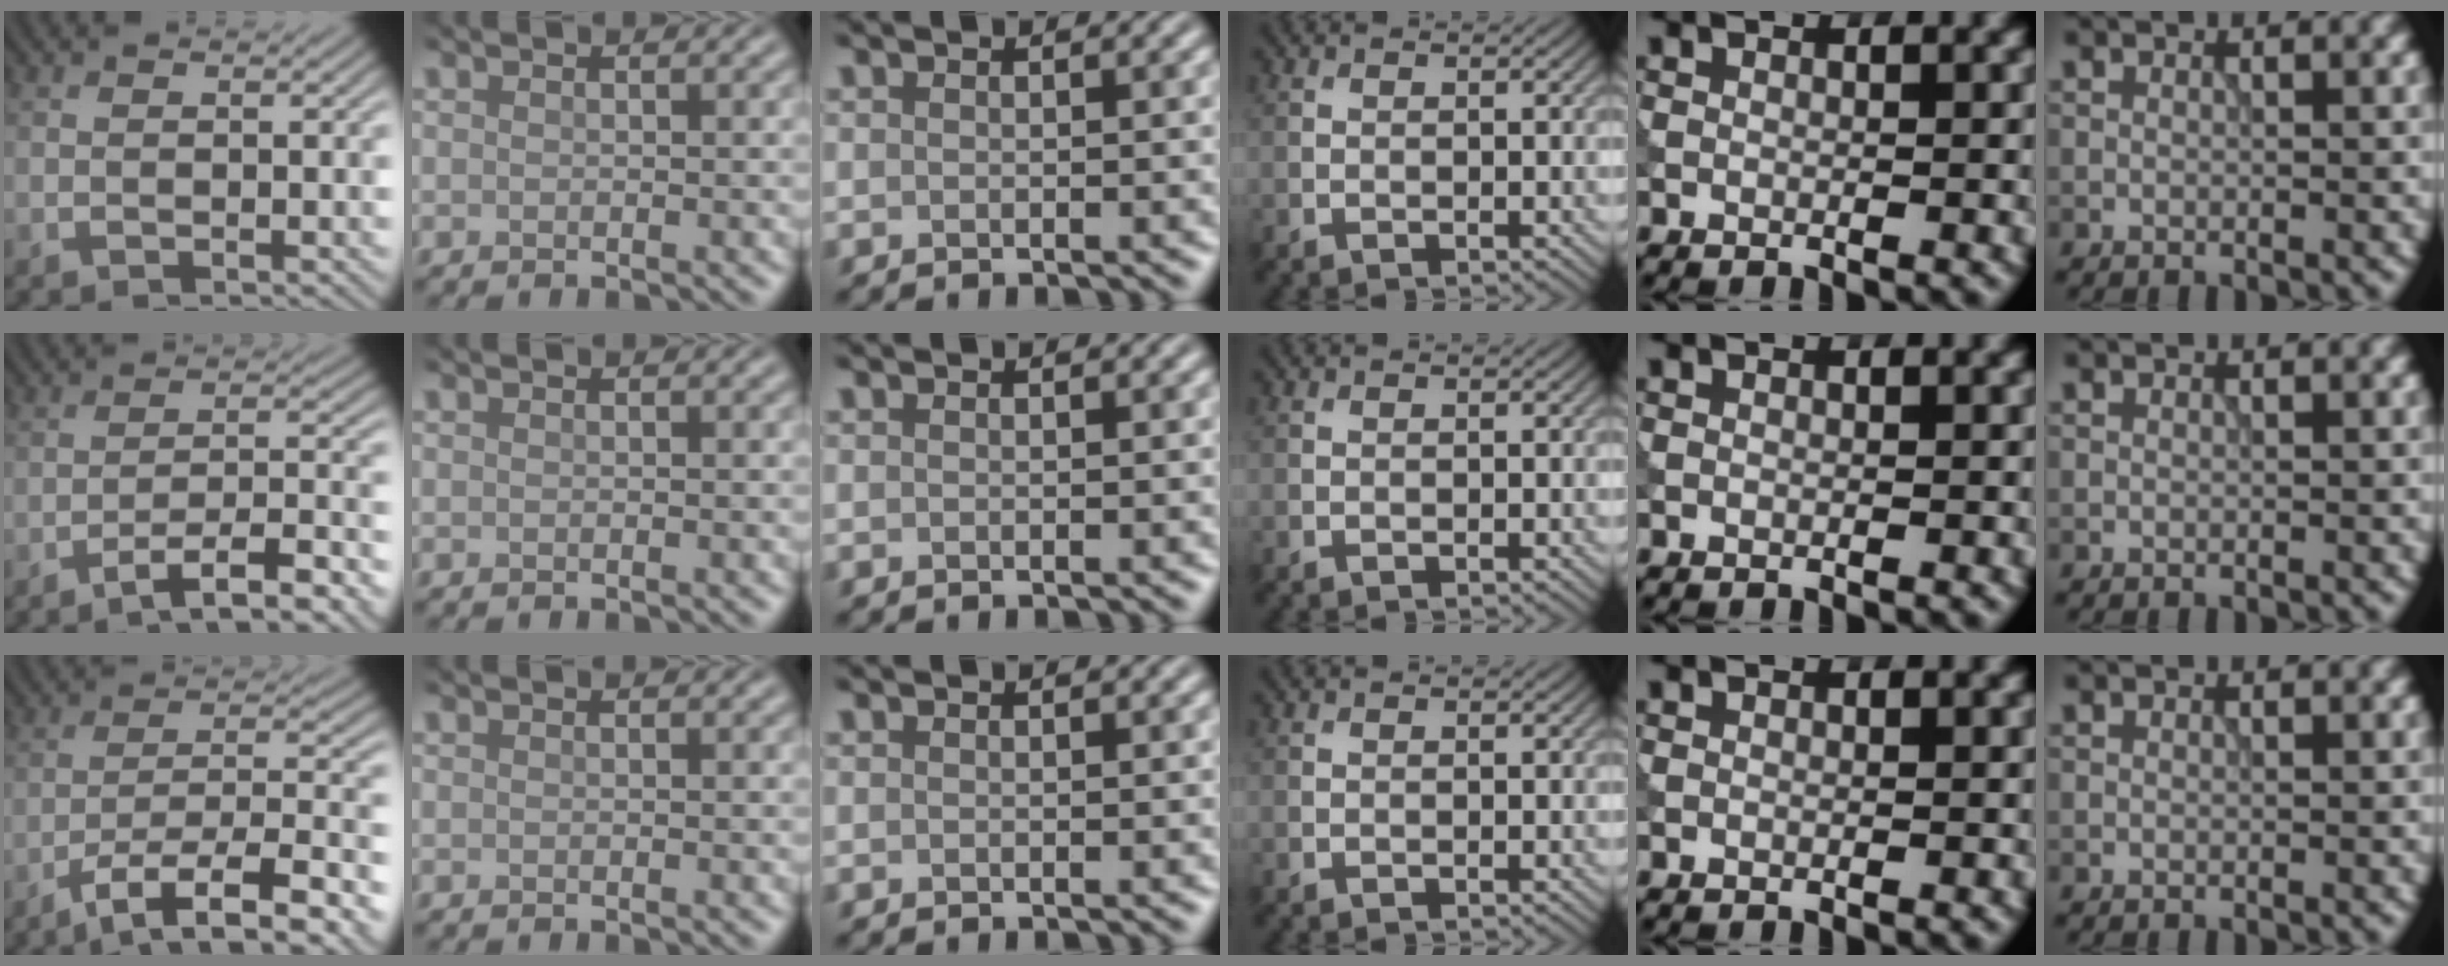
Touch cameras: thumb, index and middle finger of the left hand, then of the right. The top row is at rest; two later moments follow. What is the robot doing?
{"motion": "extract", "object": "tissue"}